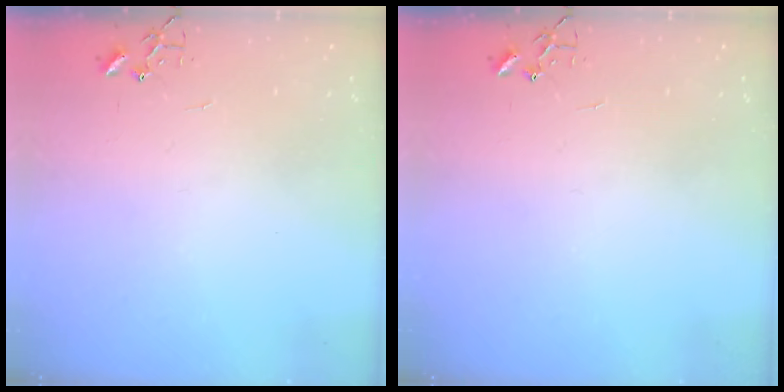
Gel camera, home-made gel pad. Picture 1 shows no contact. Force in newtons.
{"total": 0.0}